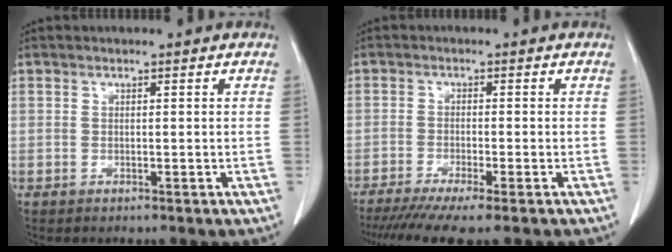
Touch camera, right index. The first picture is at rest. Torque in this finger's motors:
{"motor_torque": [1.24, -0.90, 0.47, 0.14]}